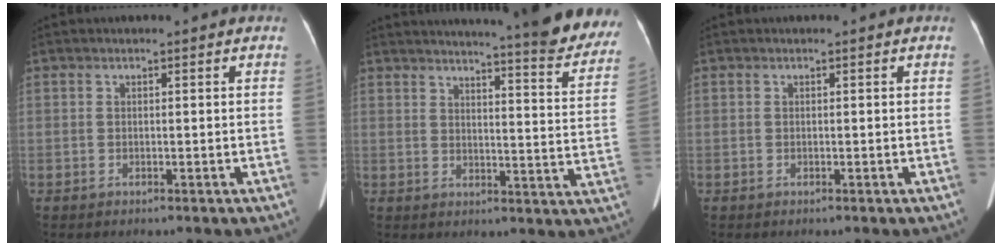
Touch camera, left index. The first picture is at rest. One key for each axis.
{"total": 22.2, "fx": 20.1, "fy": 1.7, "fz": 9.1, "tx": -0.108, "ty": -0.077, "tz": 0.226}
{"total": 0.0}